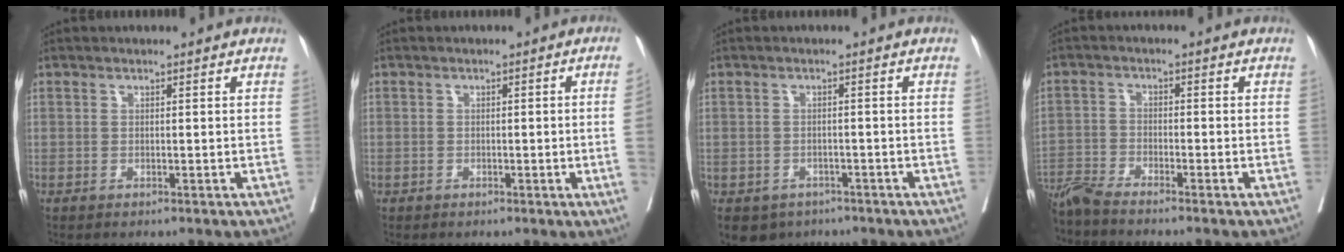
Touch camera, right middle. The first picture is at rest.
{"total": 3.2, "force": [-0.6, -0.3, 3.1], "torque": [-0.041, 0.004, -0.005]}
{"total": 5.7, "force": [-3.9, 4.0, 1.2], "torque": [-0.016, 0.001, -0.055]}
{"total": 4.7, "force": [-4.4, -0.7, 1.5], "torque": [-0.027, -0.018, -0.088]}